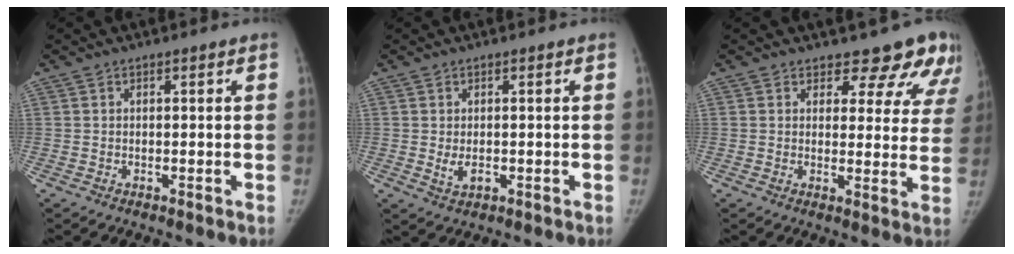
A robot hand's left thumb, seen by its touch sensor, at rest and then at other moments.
{"total": 2.7, "force": [-0.1, 1.7, 2.1], "torque": [-0.034, -0.007, 0.006]}
{"total": 11.8, "force": [10.0, 5.5, 3.1], "torque": [0.023, -0.059, 0.093]}